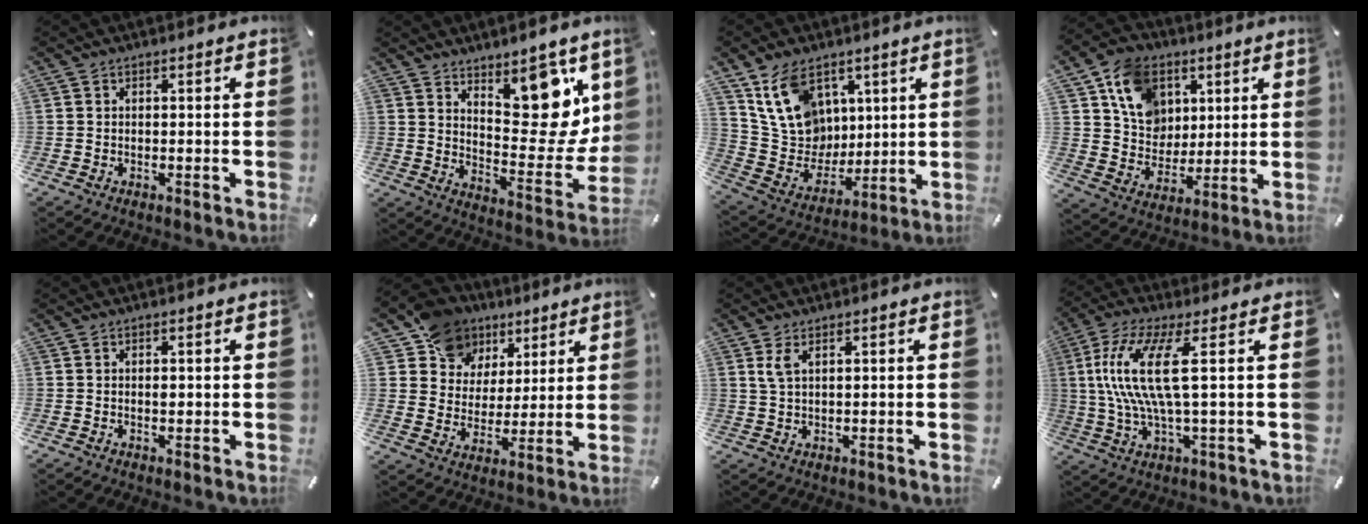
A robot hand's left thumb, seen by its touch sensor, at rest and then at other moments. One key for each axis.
{"total": 15.4, "fx": 9.9, "fy": 7.8, "fz": 8.9, "tx": -0.090, "ty": -0.088, "tz": 0.173}
{"total": 16.1, "fx": 8.0, "fy": 12.2, "fz": 6.6, "tx": -0.137, "ty": -0.032, "tz": 0.167}
{"total": 13.3, "fx": 5.1, "fy": 11.3, "fz": 4.7, "tx": -0.089, "ty": -0.008, "tz": 0.102}
{"total": 0.7, "fx": 0.0, "fy": 0.4, "fz": 0.6, "tx": -0.004, "ty": -0.003, "tz": -0.003}
{"total": 12.4, "fx": 7.6, "fy": 9.7, "fz": 2.0, "tx": -0.051, "ty": -0.048, "tz": 0.147}
{"total": 2.7, "fx": 1.3, "fy": 0.9, "fz": 2.2, "tx": -0.047, "ty": 0.004, "tz": 0.022}
{"total": 14.5, "fx": 2.4, "fy": 3.3, "fz": 14.0, "tx": -0.296, "ty": -0.013, "tz": 0.030}